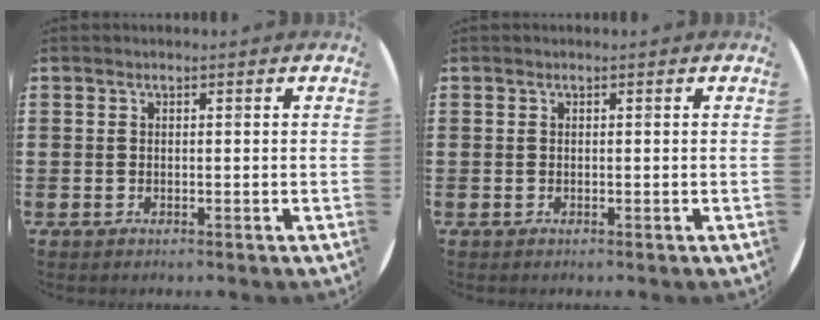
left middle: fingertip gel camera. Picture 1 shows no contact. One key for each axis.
{"total": 0.0}